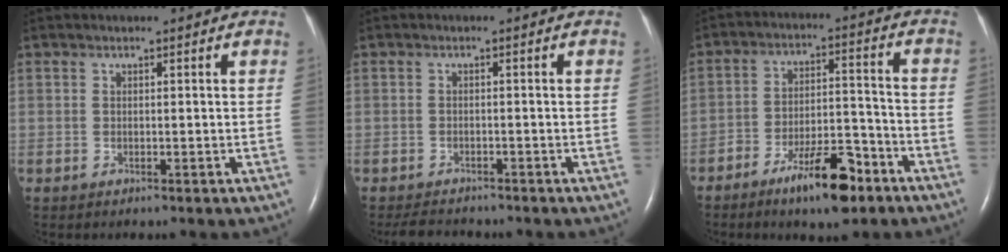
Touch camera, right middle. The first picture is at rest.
{"total": 4.1, "force": [-3.9, 0.9, 1.0], "torque": [-0.019, -0.012, -0.060]}
{"total": 10.6, "force": [-7.0, 2.8, 7.4], "torque": [-0.123, 0.006, -0.116]}